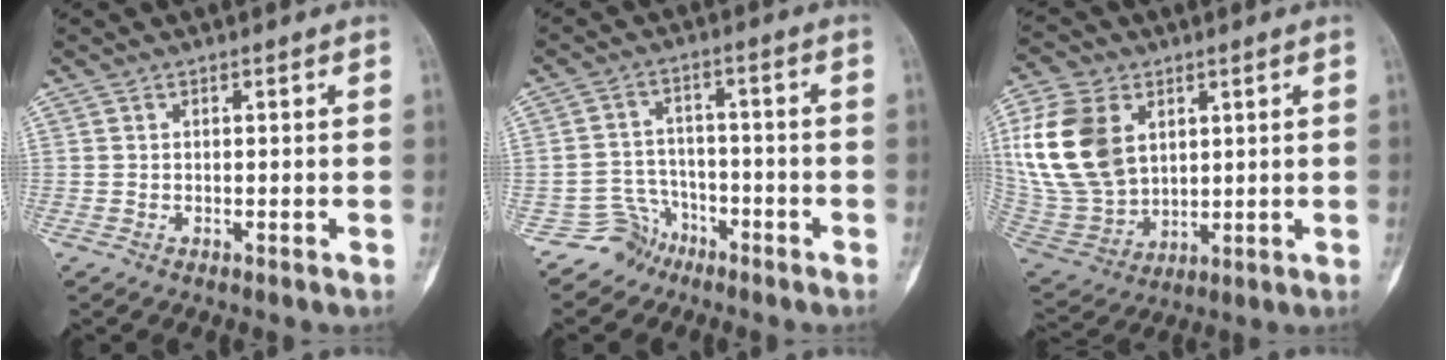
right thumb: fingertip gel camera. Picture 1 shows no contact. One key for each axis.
{"total": 5.5, "fx": -4.0, "fy": 3.7, "fz": -1.1, "tx": 0.053, "ty": 0.044, "tz": -0.078}
{"total": 18.4, "fx": 5.0, "fy": 12.9, "fz": 12.1, "tx": -0.242, "ty": -0.014, "tz": 0.109}